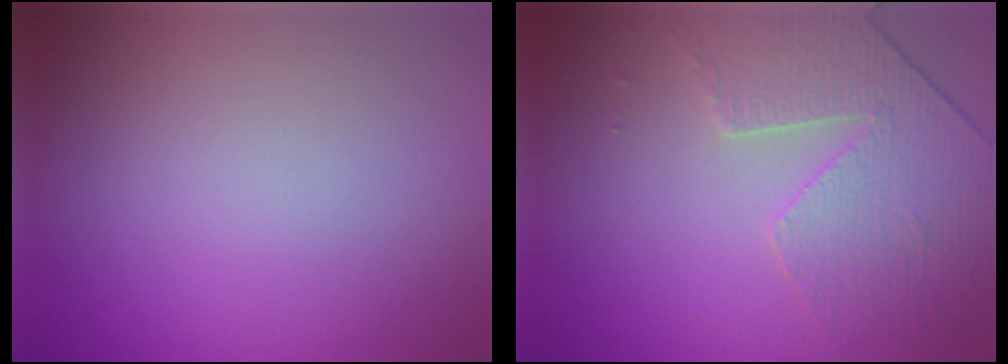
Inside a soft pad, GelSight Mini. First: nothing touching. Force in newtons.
{"total": 4.2, "press": 3.7, "slide": 2.1}